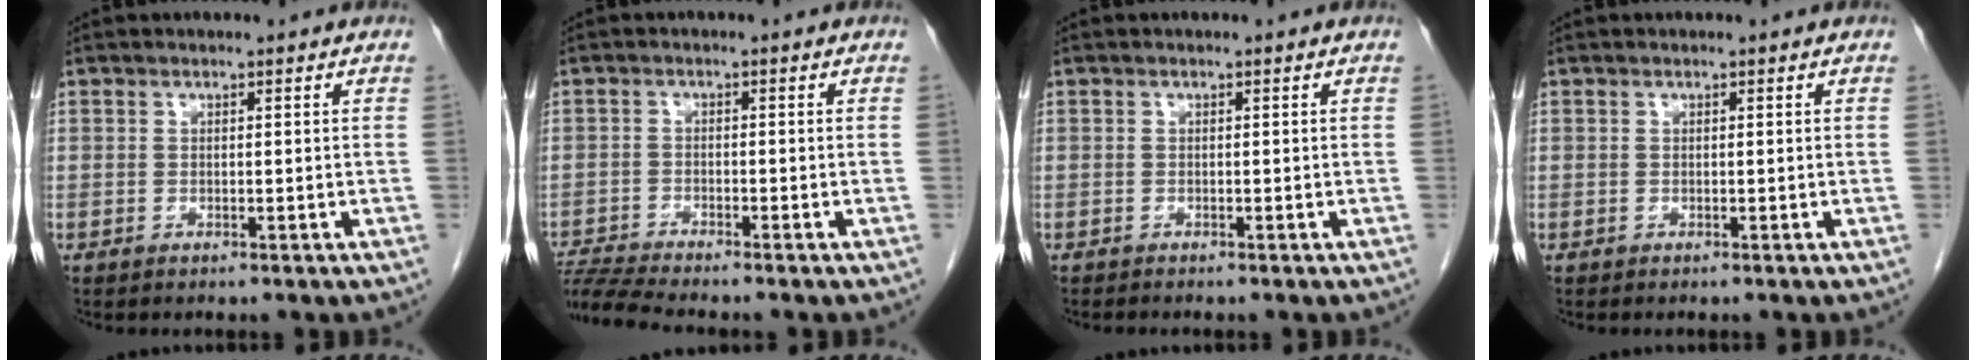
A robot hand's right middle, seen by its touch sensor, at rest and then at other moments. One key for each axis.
{"total": 5.5, "fx": -5.2, "fy": -1.4, "fz": 1.3, "tx": -0.031, "ty": -0.013, "tz": -0.096}
{"total": 0.5, "fx": -0.5, "fy": 0.0, "fz": 0.1, "tx": -0.008, "ty": -0.002, "tz": -0.011}
{"total": 0.0}